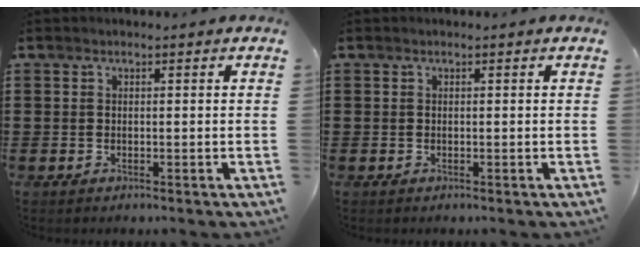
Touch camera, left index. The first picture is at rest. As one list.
[{"total": 0.0}]